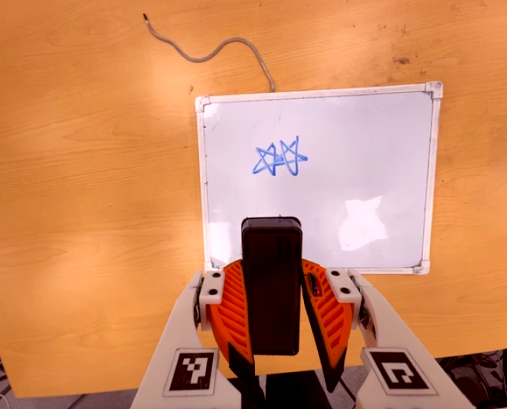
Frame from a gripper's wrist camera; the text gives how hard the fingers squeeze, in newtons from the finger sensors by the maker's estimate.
{"total": 7.7, "left": 6.1, "right": 9.3}